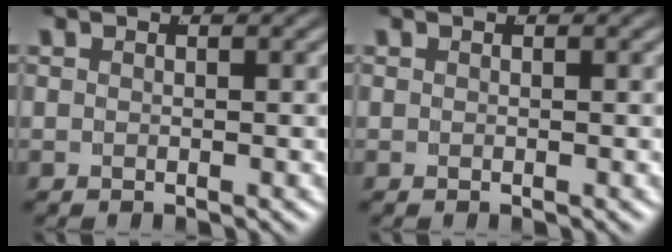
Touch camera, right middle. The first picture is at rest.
{"total": 0.0}